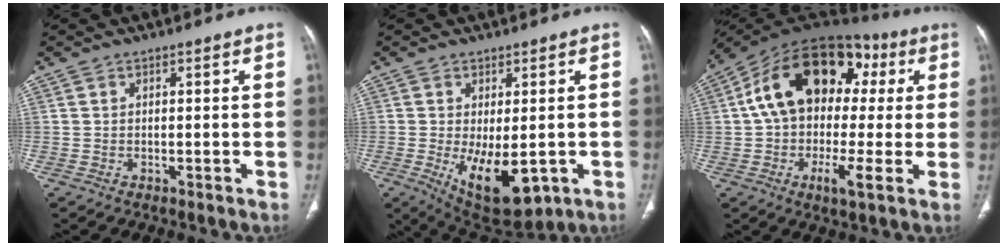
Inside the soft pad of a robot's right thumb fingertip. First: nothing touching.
{"total": 12.4, "force": [-3.5, 5.9, 10.3], "torque": [-0.144, -0.016, -0.029]}
{"total": 23.3, "force": [4.0, 12.9, 19.0], "torque": [-0.276, 0.034, 0.047]}